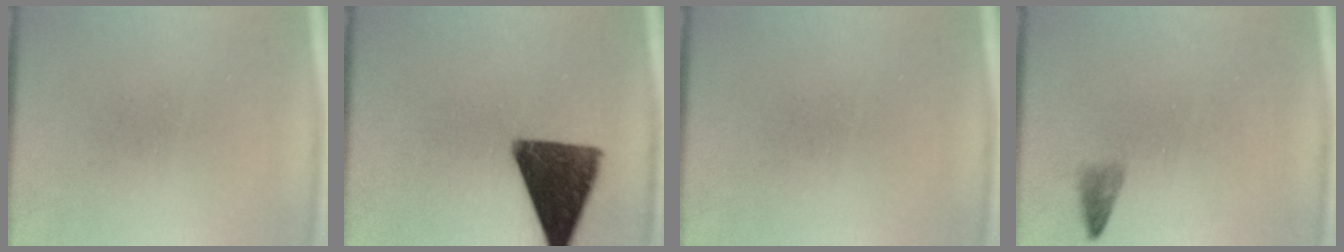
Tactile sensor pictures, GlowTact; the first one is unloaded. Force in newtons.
{"total": 13.9}
{"total": 0.0}
{"total": 1.2}